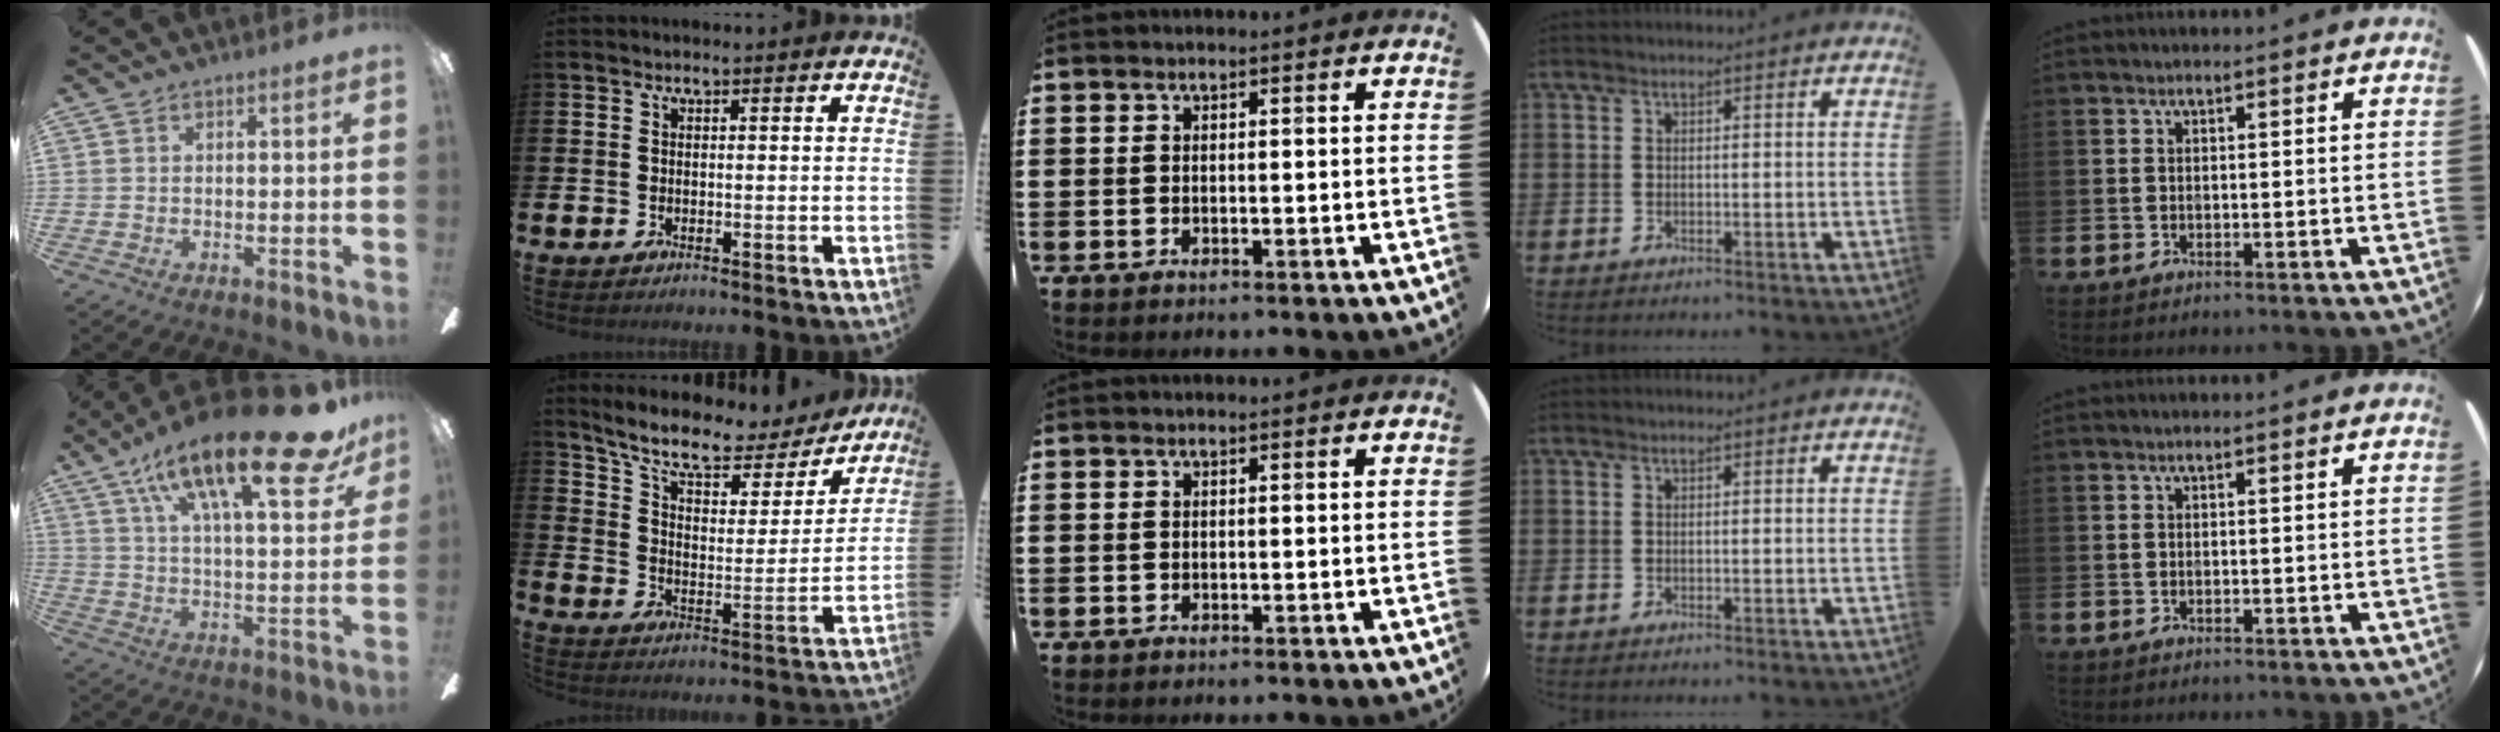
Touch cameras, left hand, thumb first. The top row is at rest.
{"thumb": {"total": 25.9, "force": [16.9, 7.5, 18.2], "torque": [-0.292, -0.096, 0.268]}, "index": {"total": 9.7, "force": [8.3, 2.8, 4.1], "torque": [-0.106, -0.054, 0.140]}}